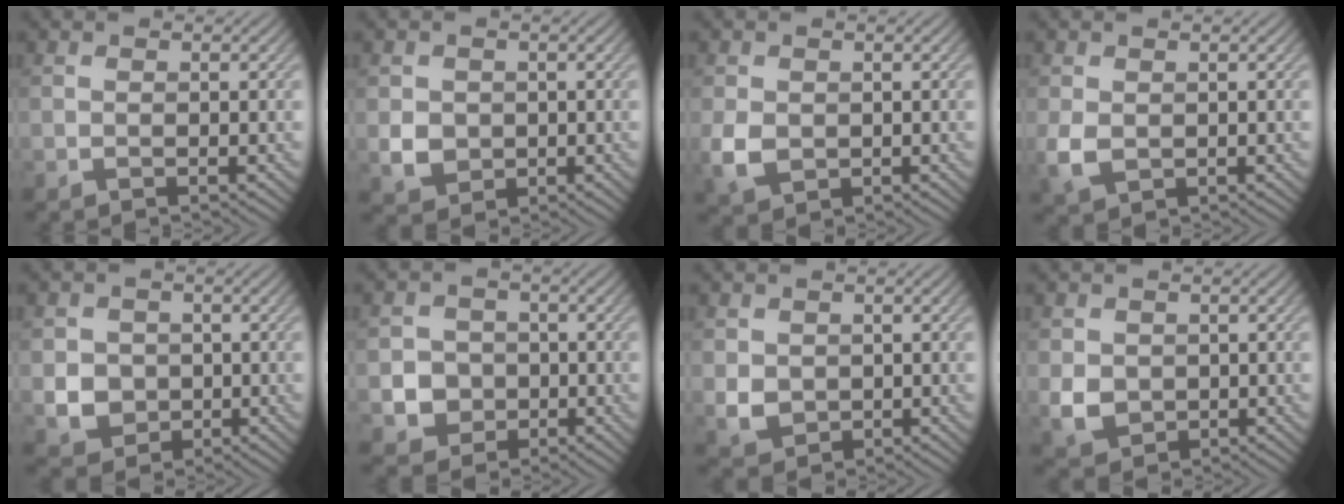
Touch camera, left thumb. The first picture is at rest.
{"total": 3.5, "force": [-0.1, 3.2, 1.4], "torque": [-0.037, -0.008, -0.001]}
{"total": 4.0, "force": [-0.3, 3.2, 2.3], "torque": [-0.061, -0.010, -0.003]}
{"total": 3.3, "force": [0.0, 2.5, 2.2], "torque": [-0.059, -0.006, 0.002]}
{"total": 4.6, "force": [-0.2, 4.3, 1.7], "torque": [-0.044, -0.011, -0.013]}
{"total": 4.7, "force": [-0.9, 4.4, 1.4], "torque": [-0.026, -0.007, -0.036]}
{"total": 3.3, "force": [0.6, 2.9, 1.5], "torque": [-0.046, -0.009, 0.016]}
{"total": 3.8, "force": [0.3, 3.3, 1.8], "torque": [-0.054, -0.010, 0.009]}